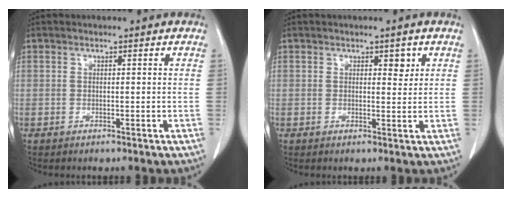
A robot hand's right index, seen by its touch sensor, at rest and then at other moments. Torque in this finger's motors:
{"motor_torque": [0.00, 0.00, 0.00, 0.01]}